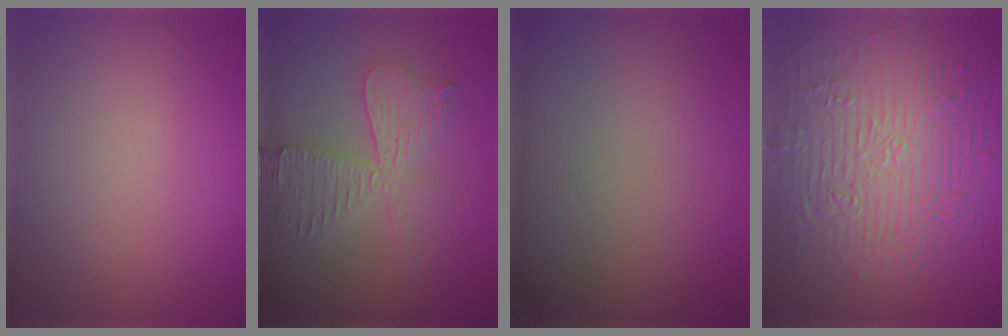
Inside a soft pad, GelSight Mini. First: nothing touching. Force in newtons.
{"total": 5.3, "press": 5.2, "slide": 0.7}
{"total": 0.0}
{"total": 11.0, "press": 7.3, "slide": 8.3}